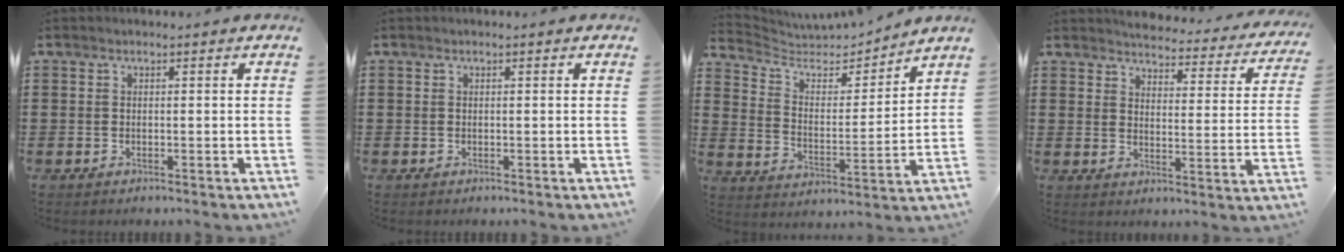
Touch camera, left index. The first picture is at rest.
{"total": 0.0}
{"total": 4.6, "force": [4.3, 1.3, 1.1], "torque": [-0.049, -0.034, 0.066]}
{"total": 3.9, "force": [3.8, 0.2, 0.5], "torque": [-0.031, -0.032, 0.062]}